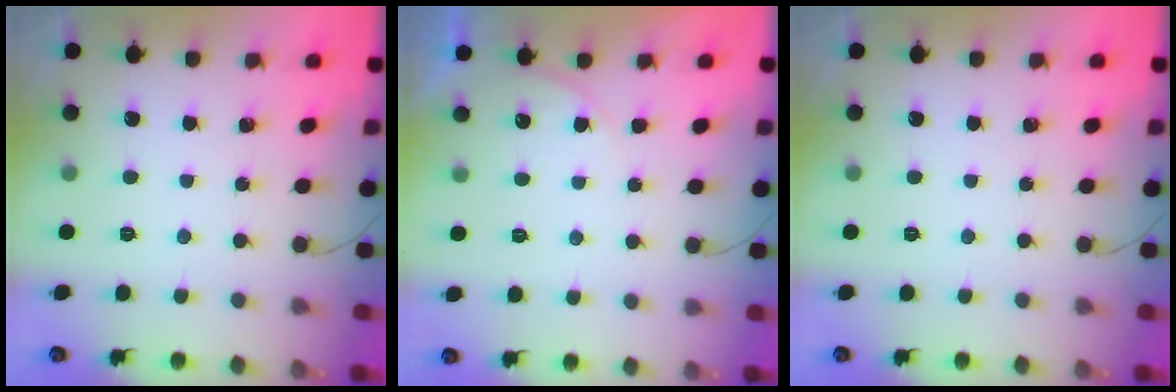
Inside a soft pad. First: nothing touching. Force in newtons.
{"total": 3.8, "press": 3.8, "slide": 0.3}
{"total": 0.0}